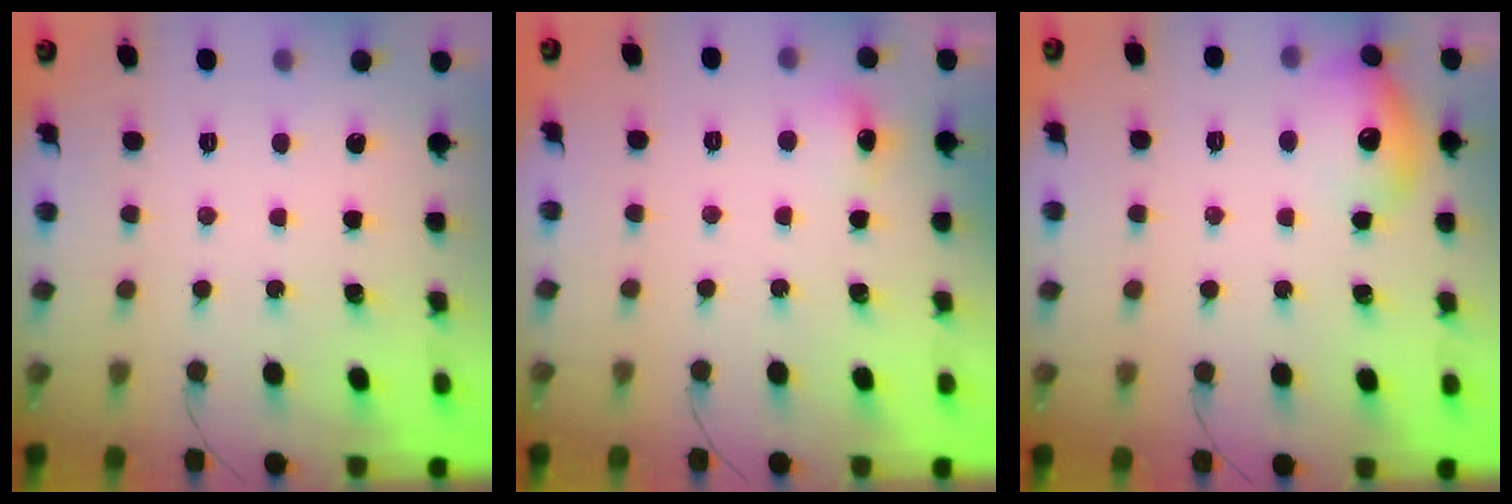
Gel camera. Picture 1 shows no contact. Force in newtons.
{"total": 6.5, "press": 6.3, "slide": 1.5}
{"total": 13.5, "press": 13.4, "slide": 0.9}